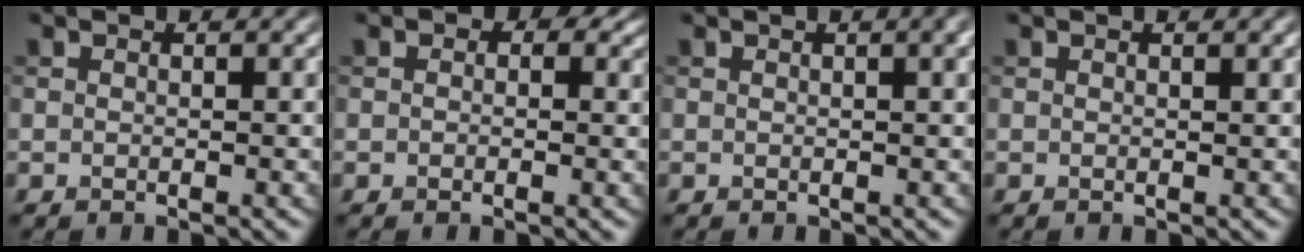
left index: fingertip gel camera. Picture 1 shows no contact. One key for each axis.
{"total": 3.0, "fx": 1.1, "fy": 2.0, "fz": 1.9, "tx": -0.006, "ty": 0.002, "tz": -0.001}
{"total": 2.9, "fx": 1.1, "fy": 1.0, "fz": 2.4, "tx": -0.016, "ty": 0.006, "tz": 0.011}
{"total": 0.8, "fx": 0.5, "fy": 0.1, "fz": 0.6, "tx": -0.009, "ty": 0.004, "tz": 0.009}